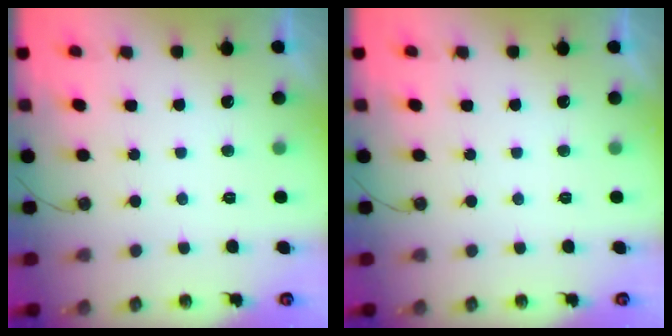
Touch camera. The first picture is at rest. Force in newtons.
{"total": 0.0}